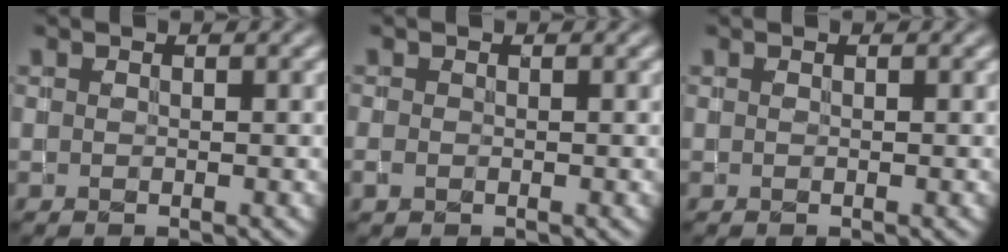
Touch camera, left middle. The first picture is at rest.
{"total": 0.5, "force": [-0.2, 0.3, 0.3], "torque": [-0.009, -0.001, -0.003]}
{"total": 0.0}